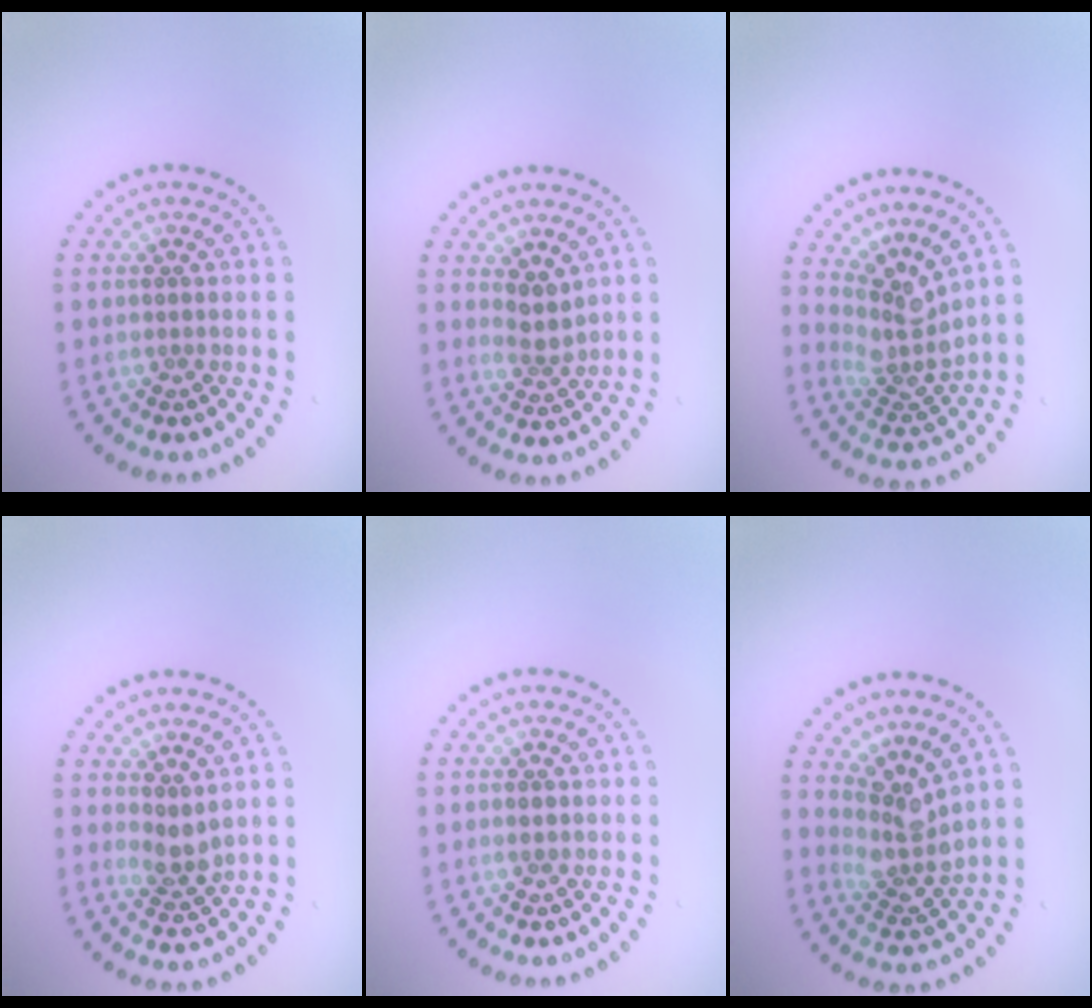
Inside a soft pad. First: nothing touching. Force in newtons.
{"total": 1.8, "press": 1.5, "slide": 1.0}
{"total": 3.6, "press": 2.5, "slide": 2.5}
{"total": 2.1, "press": 1.8, "slide": 1.2}
{"total": 0.8, "press": 0.8, "slide": 0.0}
{"total": 3.3, "press": 2.5, "slide": 2.1}